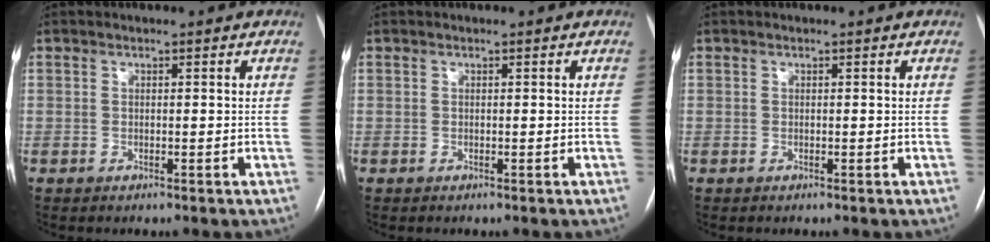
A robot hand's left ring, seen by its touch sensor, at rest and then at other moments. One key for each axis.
{"total": 0.0}
{"total": 0.0}